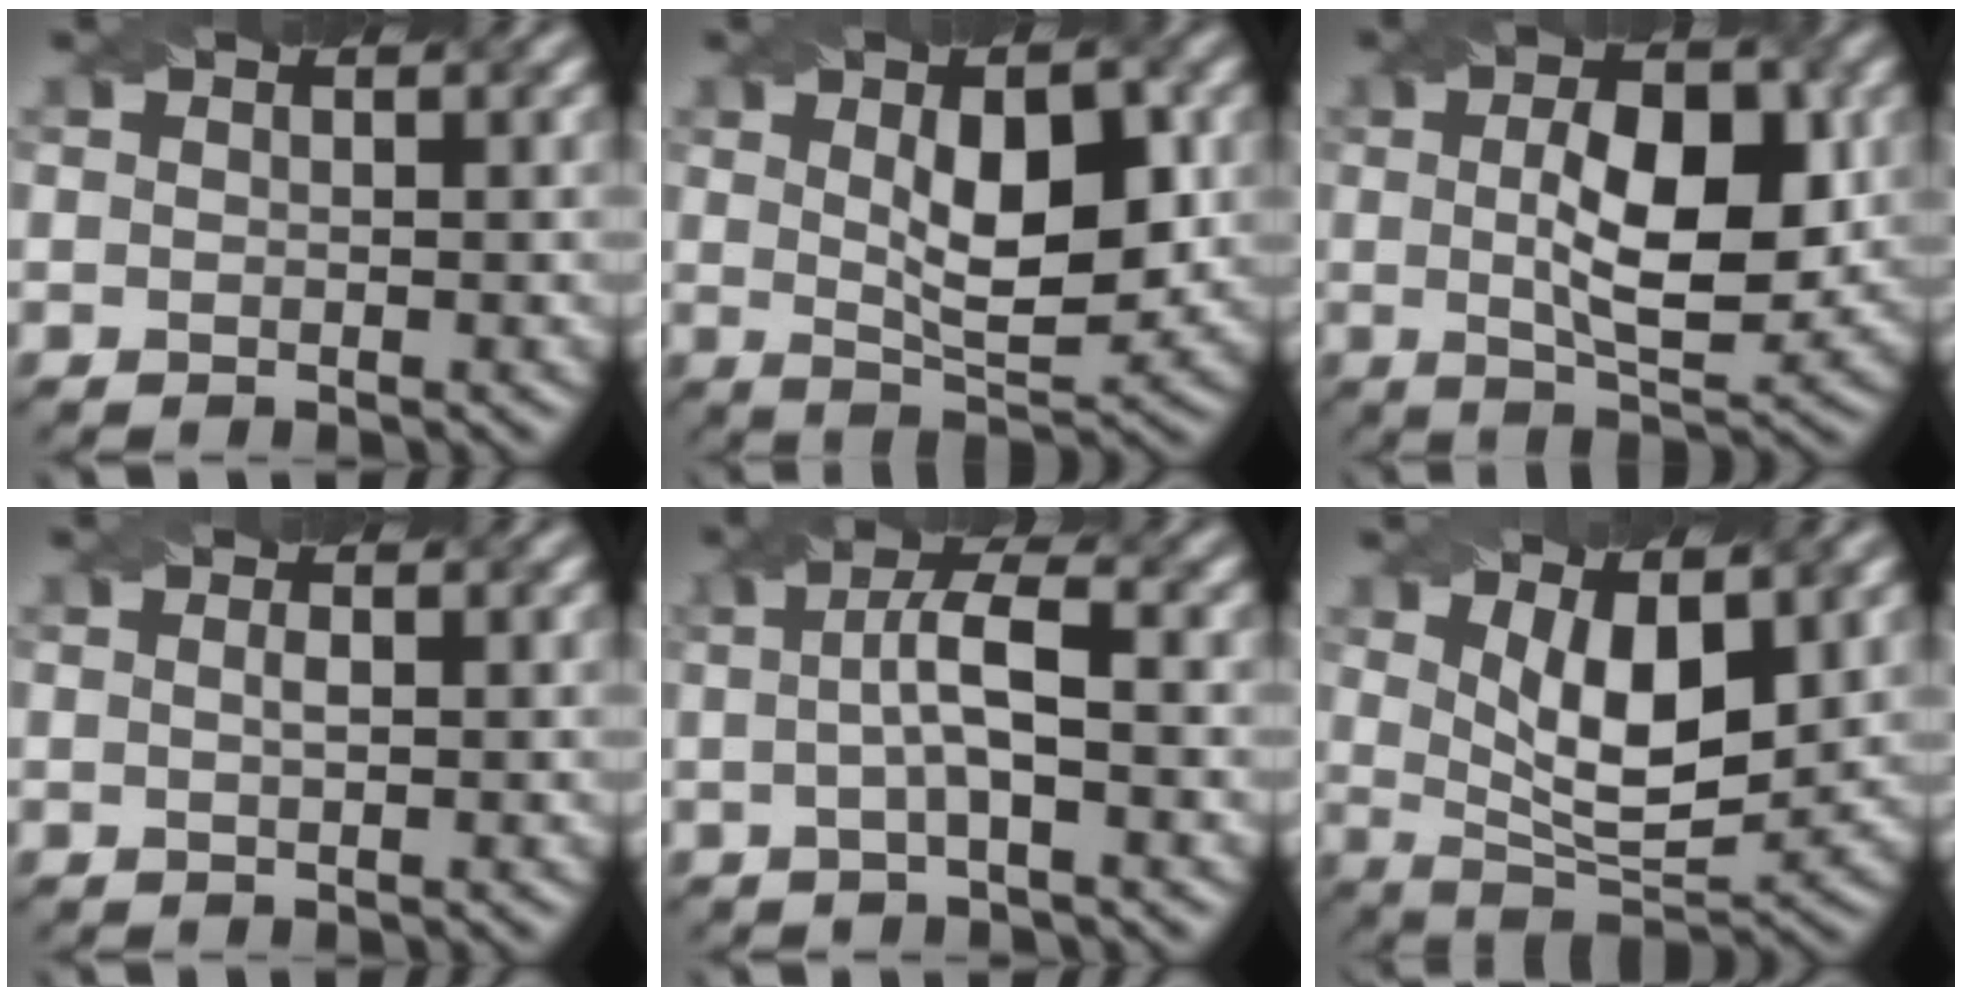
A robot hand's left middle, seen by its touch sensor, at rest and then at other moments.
{"total": 7.4, "force": [1.1, 2.8, 6.7], "torque": [-0.105, 0.002, 0.021]}
{"total": 8.1, "force": [0.6, 3.3, 7.4], "torque": [-0.118, 0.003, 0.011]}
{"total": 0.7, "force": [0.0, 0.1, 0.7], "torque": [-0.015, 0.002, 0.002]}
{"total": 4.3, "force": [0.0, 0.9, 4.2], "torque": [-0.075, 0.009, -0.001]}
{"total": 6.8, "force": [2.2, 2.6, 5.8], "torque": [-0.107, -0.012, 0.041]}